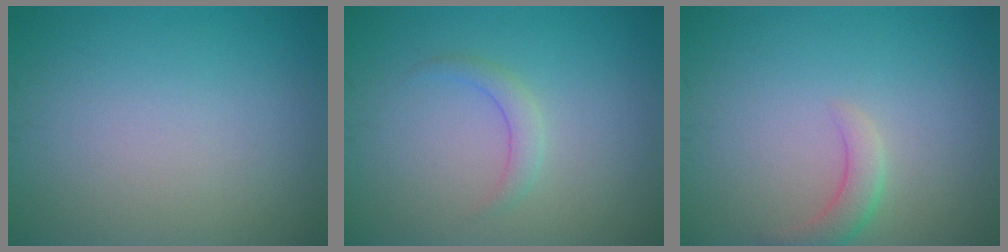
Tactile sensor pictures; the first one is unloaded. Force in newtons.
{"total": 1.5, "press": 1.5, "slide": 0.0}
{"total": 2.1, "press": 2.1, "slide": 0.3}